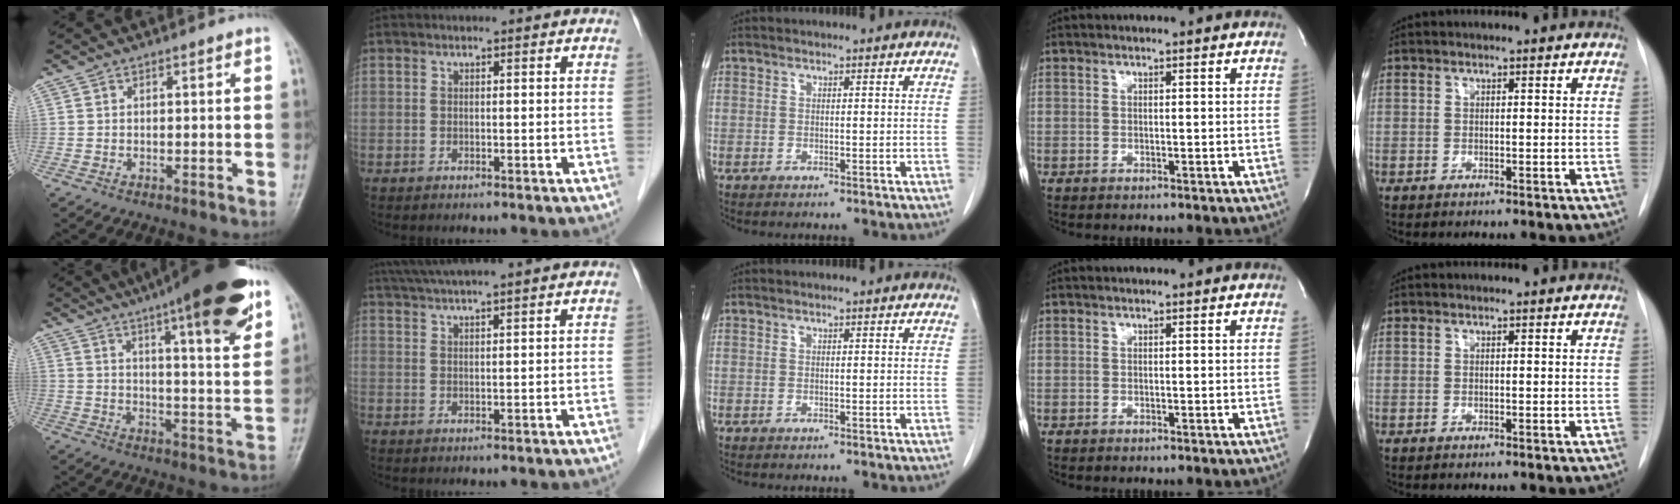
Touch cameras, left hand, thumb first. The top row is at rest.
{"thumb": {"total": 22.7, "force": [14.3, 4.2, 17.2], "torque": [-0.233, -0.042, 0.200]}, "index": {"total": 12.3, "force": [10.7, -0.1, 6.0], "torque": [-0.106, 0.043, 0.151]}}